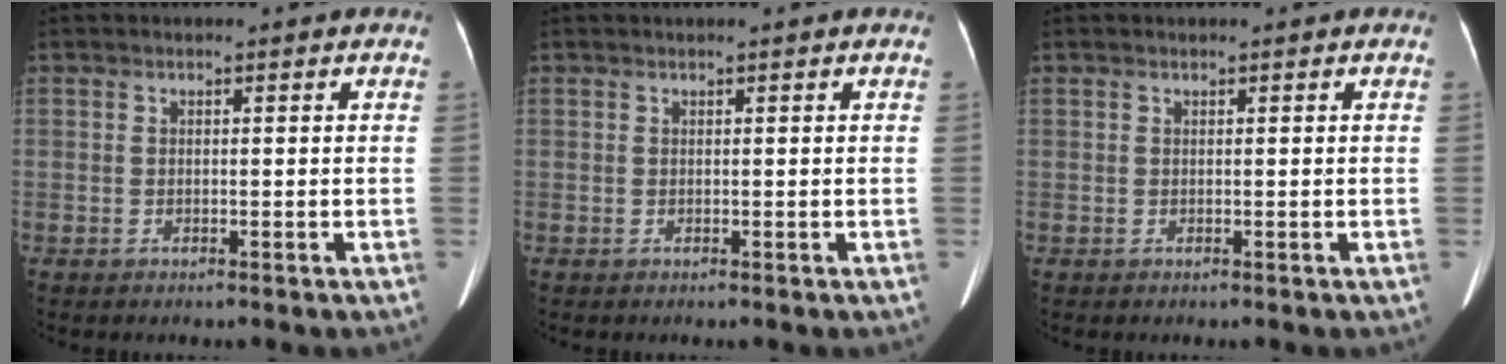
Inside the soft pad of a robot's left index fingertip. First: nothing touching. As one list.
[{"total": 0.5, "force": [0.4, -0.1, 0.3], "torque": [-0.006, 0.010, 0.009]}, {"total": 0.0}]